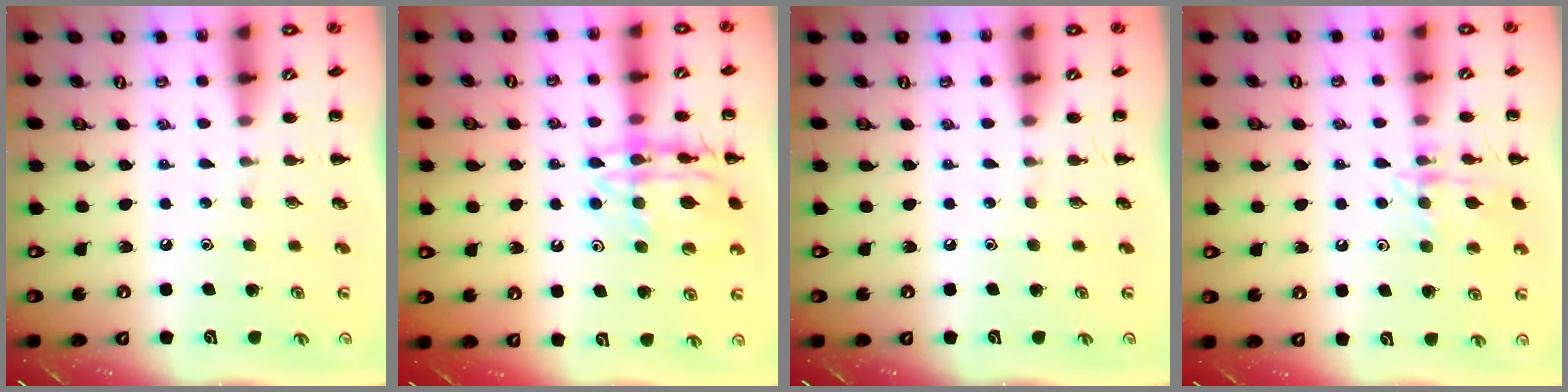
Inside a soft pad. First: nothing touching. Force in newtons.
{"total": 15.4, "press": 15.3, "slide": 1.8}
{"total": 0.0}
{"total": 12.2, "press": 12.1, "slide": 0.8}